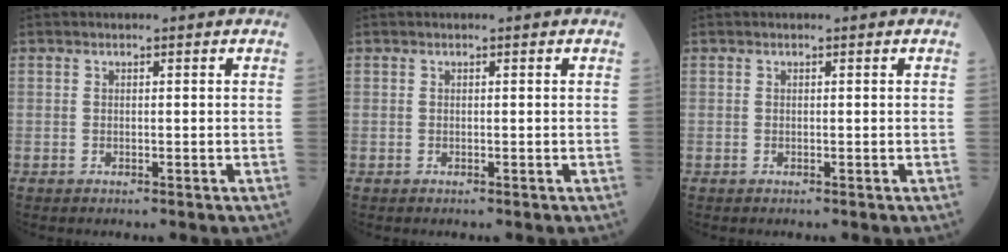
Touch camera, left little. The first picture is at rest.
{"total": 0.0}
{"total": 0.0}